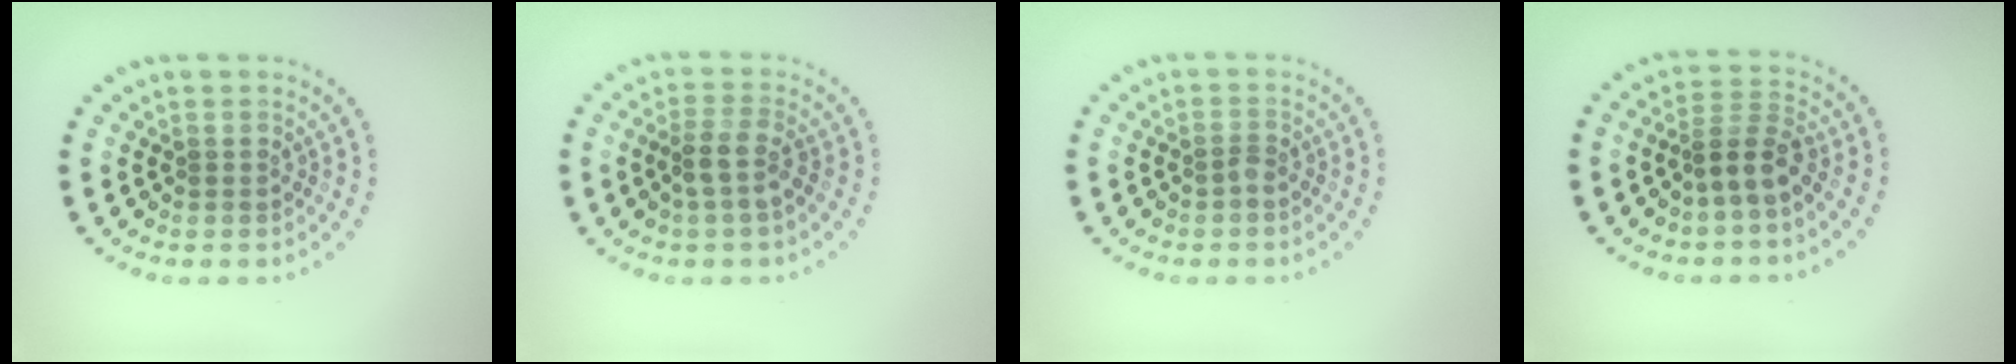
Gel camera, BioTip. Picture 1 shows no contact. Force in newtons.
{"total": 2.2, "press": 1.7, "slide": 1.4}
{"total": 0.8, "press": 0.5, "slide": 0.6}
{"total": 2.7, "press": 2.2, "slide": 1.7}